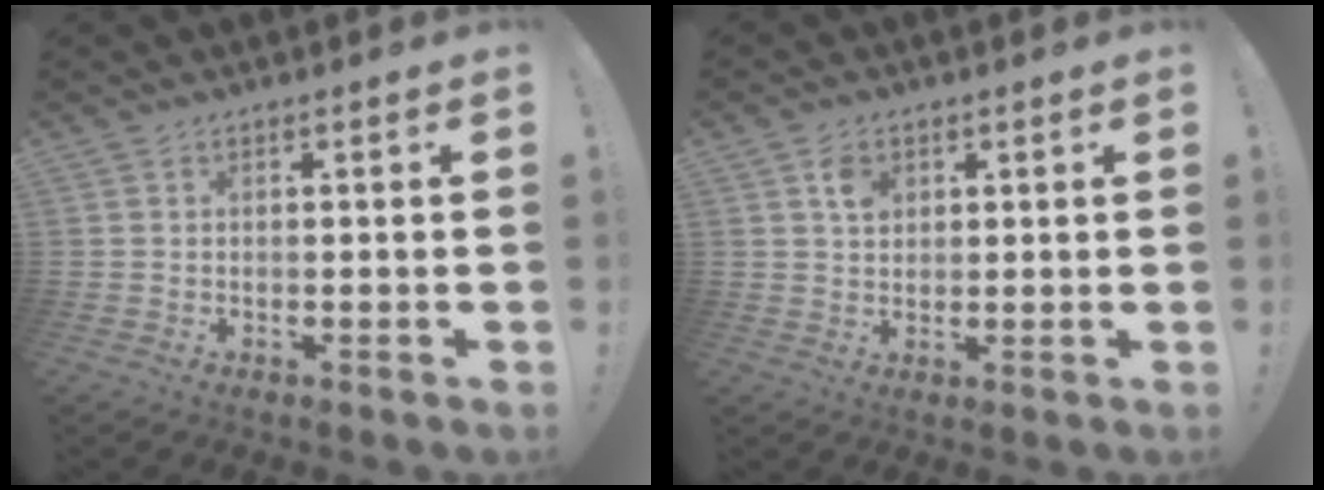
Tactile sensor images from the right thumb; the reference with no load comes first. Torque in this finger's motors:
{"motor_torque": [0.32, 0.67, -0.04, -0.18, 0.00]}